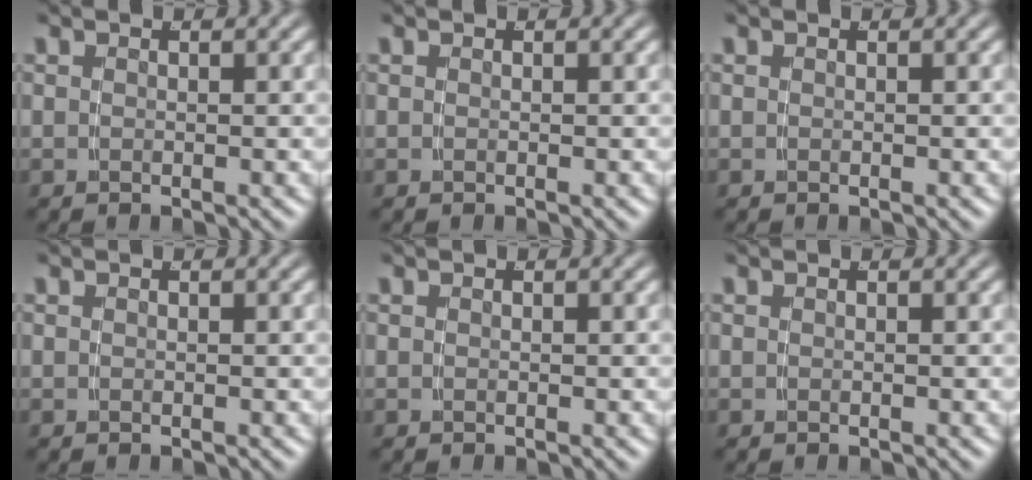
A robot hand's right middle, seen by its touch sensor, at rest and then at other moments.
{"total": 0.0}
{"total": 0.0}
{"total": 0.0}
{"total": 0.0}
{"total": 0.0}